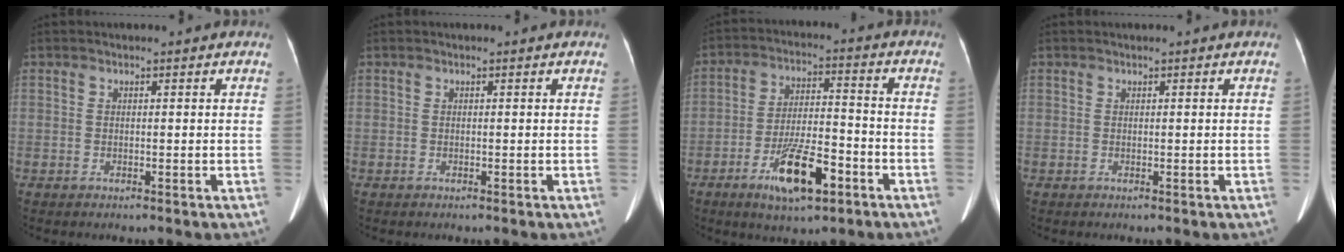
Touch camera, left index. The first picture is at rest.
{"total": 0.0}
{"total": 11.0, "force": [-5.8, 3.0, 8.8], "torque": [-0.166, -0.003, -0.098]}
{"total": 0.0}